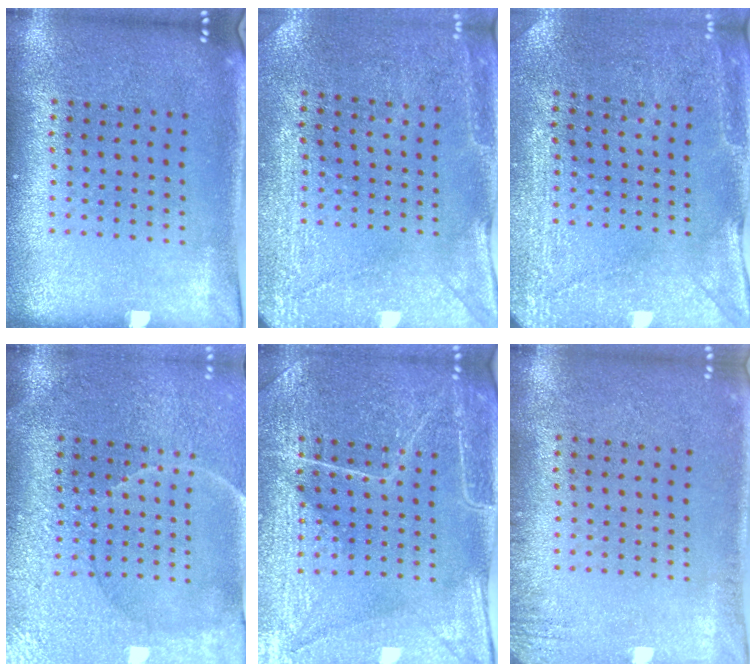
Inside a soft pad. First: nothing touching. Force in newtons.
{"total": 2.9, "press": 2.7, "slide": 1.0}
{"total": 2.9, "press": 2.7, "slide": 1.0}
{"total": 3.8, "press": 3.6, "slide": 1.3}
{"total": 4.5, "press": 4.2, "slide": 1.5}
{"total": 1.5, "press": 1.5, "slide": 0.2}